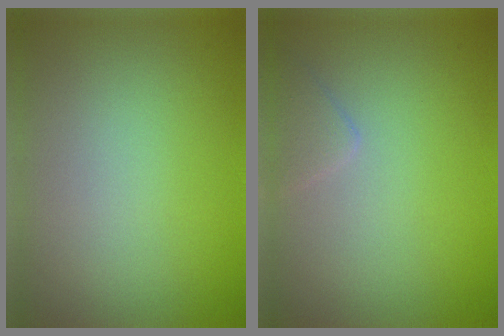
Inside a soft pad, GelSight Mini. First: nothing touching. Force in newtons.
{"total": 1.3, "press": 1.3, "slide": 0.1}